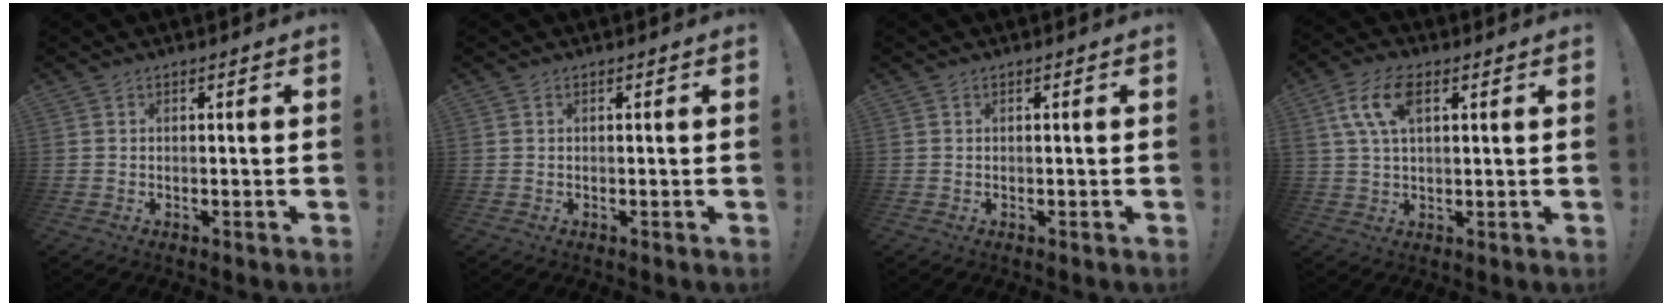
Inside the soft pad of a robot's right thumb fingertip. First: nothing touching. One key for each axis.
{"total": 0.0}
{"total": 0.0}
{"total": 10.0, "fx": 3.5, "fy": 5.0, "fz": 7.9, "tx": -0.160, "ty": 0.006, "tz": 0.066}